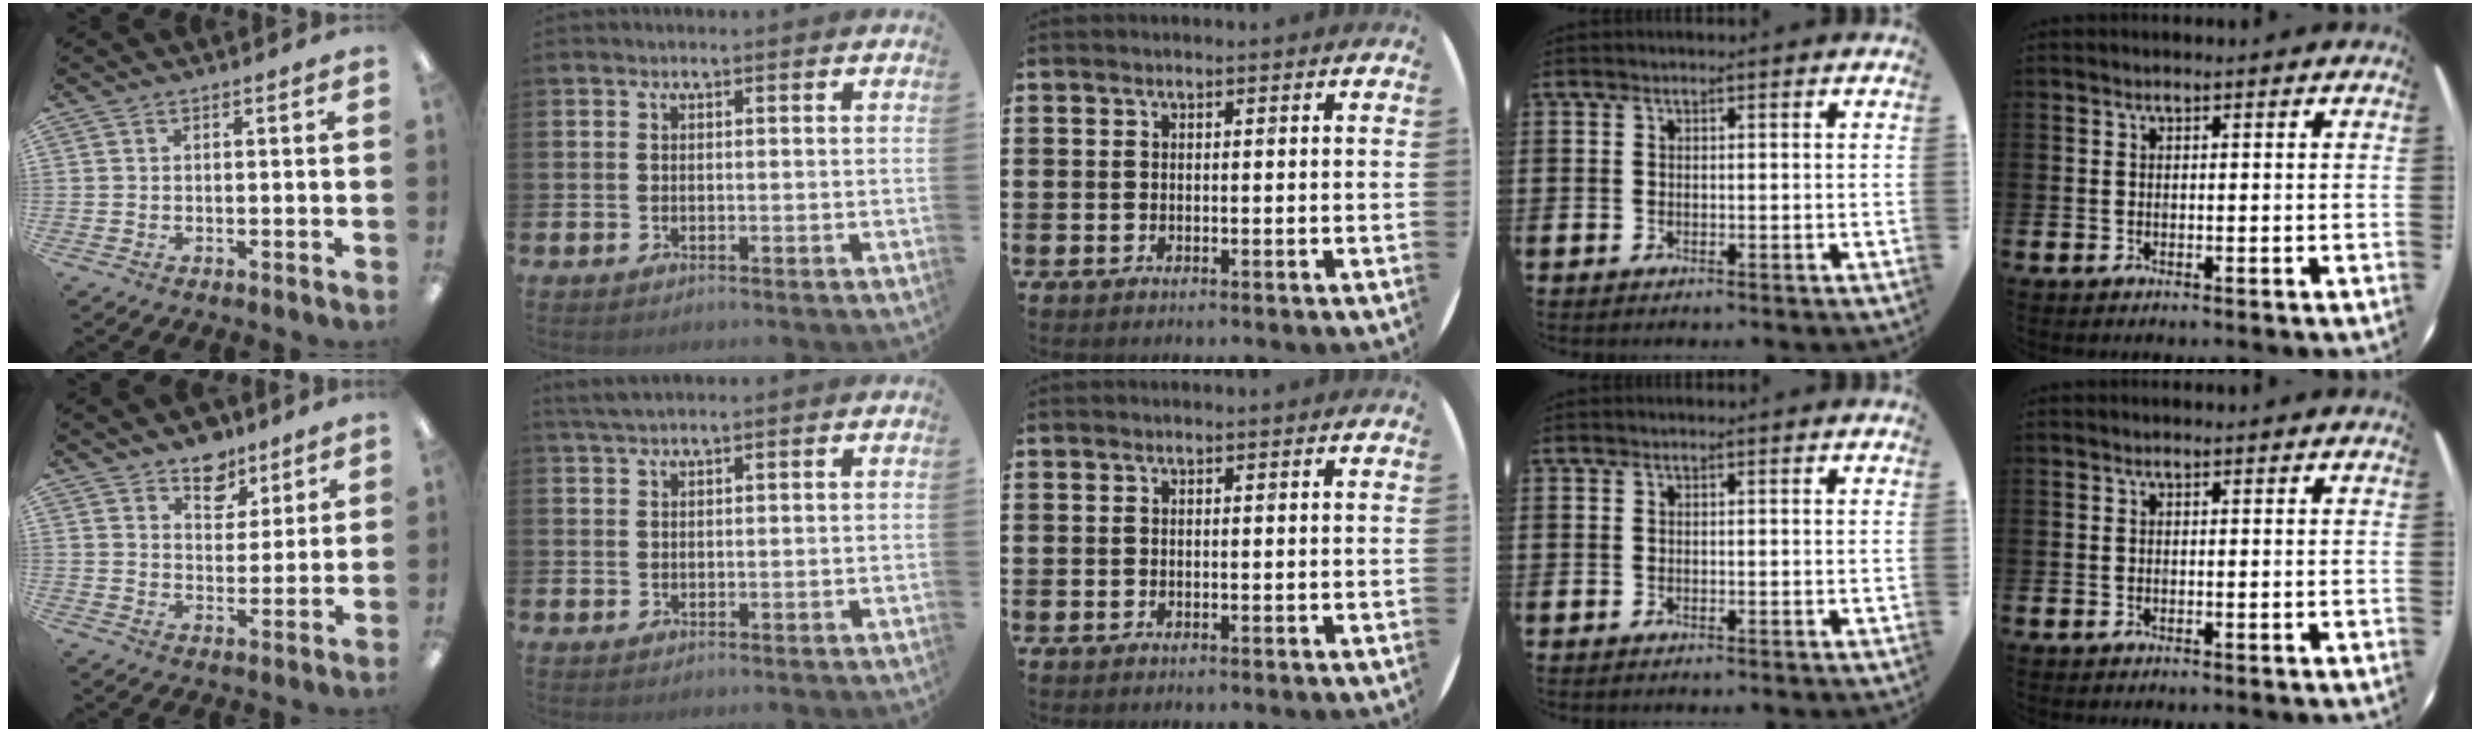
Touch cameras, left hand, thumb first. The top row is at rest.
{"thumb": {"total": 8.4, "force": [6.5, 5.0, 1.7], "torque": [-0.015, -0.043, 0.118]}, "index": {"total": 2.3, "force": [2.0, 0.4, 1.2], "torque": [-0.025, 0.004, 0.036]}}